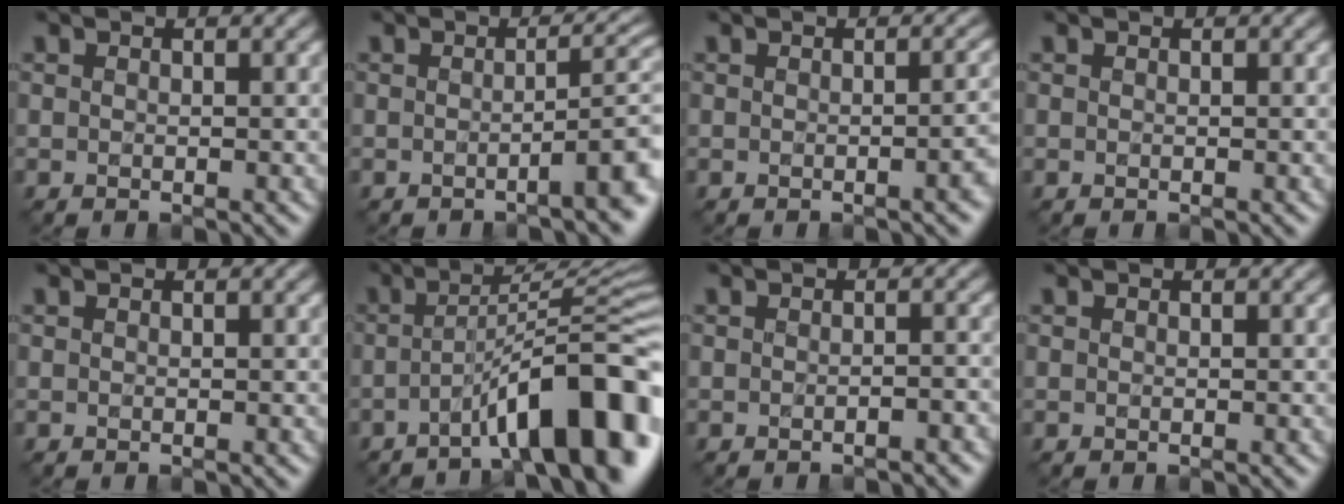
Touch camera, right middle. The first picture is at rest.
{"total": 4.8, "force": [-1.7, 1.1, 4.4], "torque": [-0.049, 0.007, -0.030]}
{"total": 3.0, "force": [-0.7, 1.2, 2.7], "torque": [-0.014, -0.001, -0.004]}
{"total": 0.0}
{"total": 0.0}
{"total": 10.5, "force": [-4.3, 2.2, 9.3], "torque": [-0.118, 0.019, -0.069]}
{"total": 1.0, "force": [-0.8, 0.2, 0.6], "torque": [-0.008, 0.001, -0.014]}
{"total": 0.0}